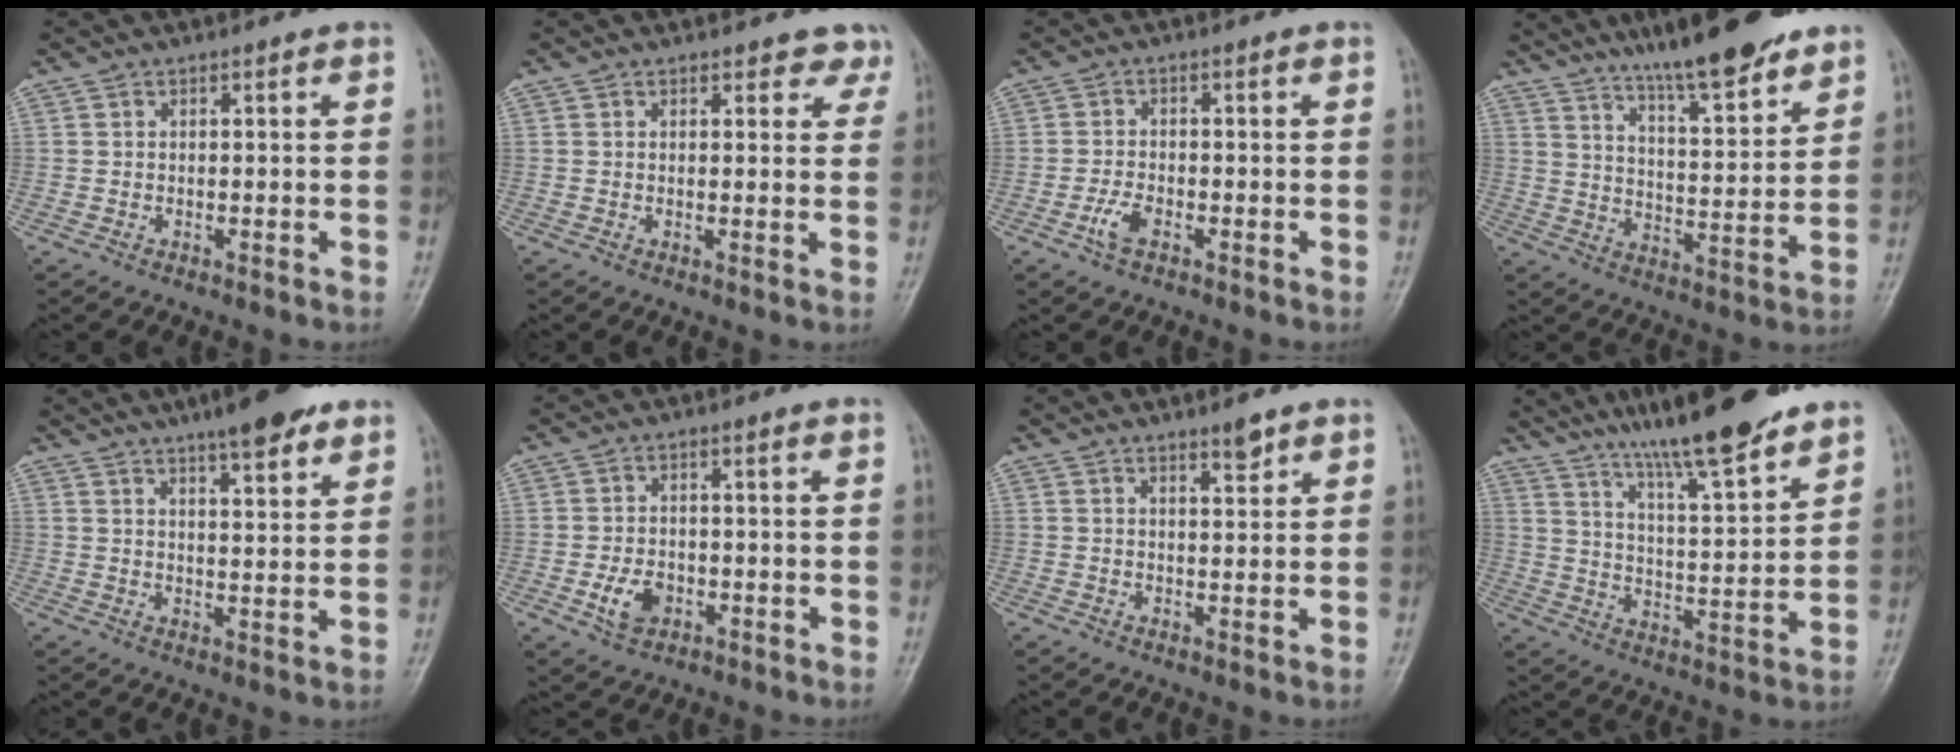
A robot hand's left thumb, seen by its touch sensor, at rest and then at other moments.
{"total": 3.7, "force": [3.2, 1.8, 0.6], "torque": [0.027, -0.016, 0.021]}
{"total": 3.0, "force": [-1.5, 1.4, 2.2], "torque": [-0.050, 0.010, -0.031]}
{"total": 16.3, "force": [12.4, 3.2, 10.0], "torque": [-0.132, -0.068, 0.200]}
{"total": 10.2, "force": [7.0, 2.5, 6.9], "torque": [-0.082, -0.031, 0.101]}
{"total": 4.8, "force": [-1.5, 3.4, 3.1], "torque": [-0.051, 0.005, -0.024]}
{"total": 2.9, "force": [2.2, 0.7, 1.8], "torque": [-0.021, -0.018, 0.036]}
{"total": 17.2, "force": [13.3, 2.5, 10.7], "torque": [-0.152, -0.069, 0.220]}